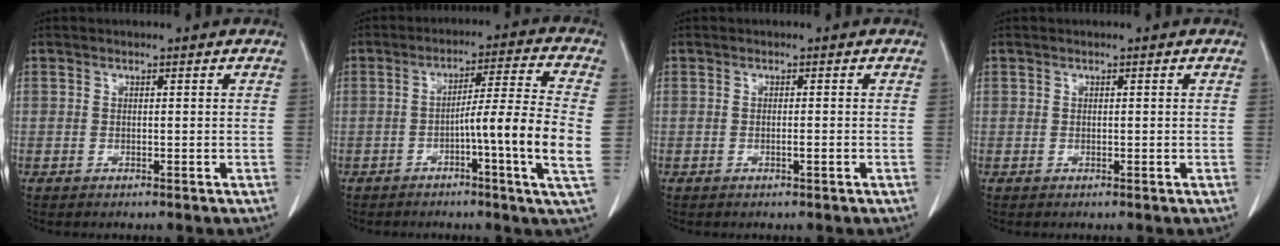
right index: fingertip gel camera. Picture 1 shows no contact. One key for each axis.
{"total": 11.8, "fx": -2.4, "fy": -1.5, "fz": 11.4, "tx": -0.177, "ty": -0.003, "tz": -0.045}
{"total": 0.8, "fx": -0.4, "fy": 0.0, "fz": 0.7, "tx": -0.017, "ty": 0.001, "tz": -0.005}
{"total": 0.0}